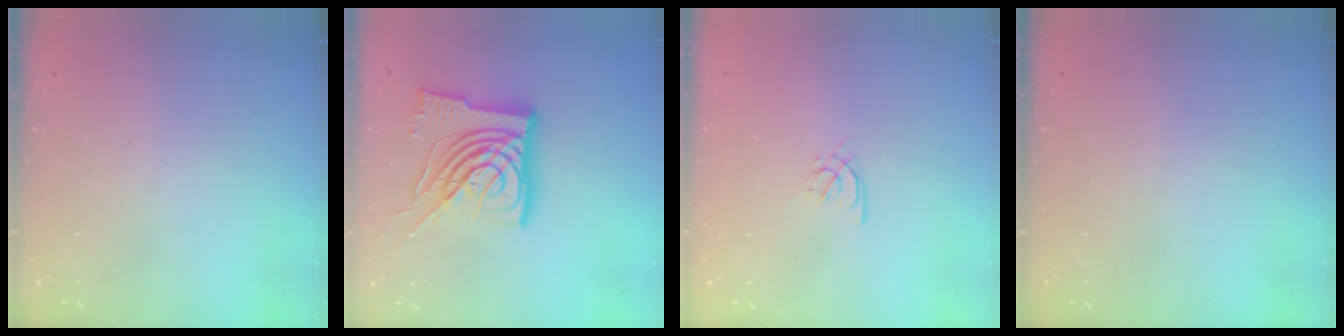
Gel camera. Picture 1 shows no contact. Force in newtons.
{"total": 19.1, "press": 18.9, "slide": 2.7}
{"total": 2.4, "press": 2.4, "slide": 0.6}
{"total": 0.0}